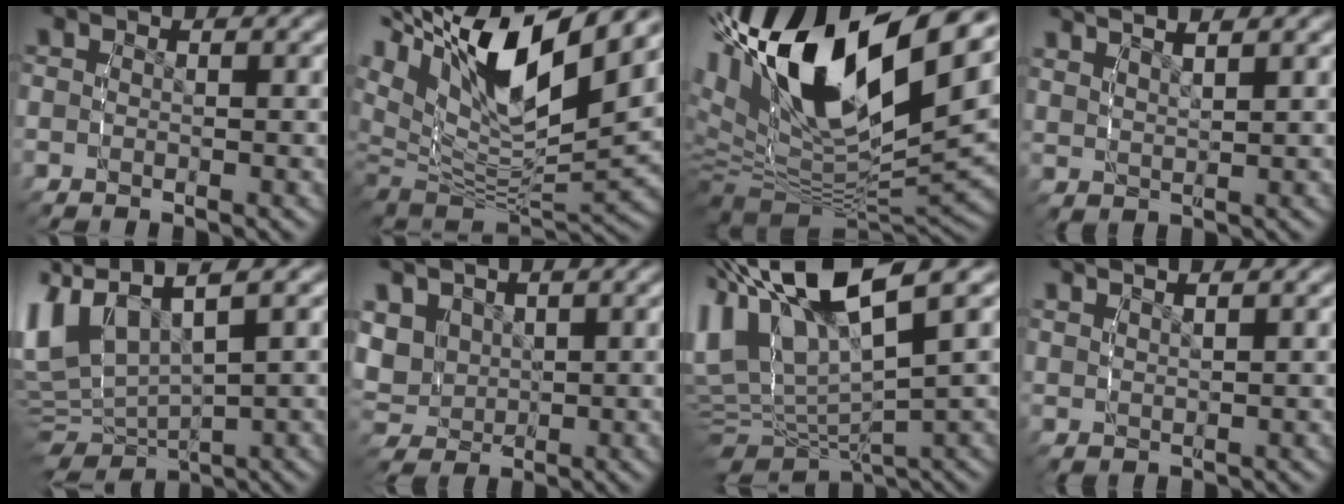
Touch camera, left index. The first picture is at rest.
{"total": 15.1, "force": [3.5, 9.6, 11.0], "torque": [-0.214, -0.021, 0.064]}
{"total": 20.5, "force": [4.2, 12.7, 15.5], "torque": [-0.303, -0.022, 0.077]}
{"total": 3.8, "force": [3.3, 0.7, 1.8], "torque": [-0.033, 0.001, 0.066]}
{"total": 10.1, "force": [1.5, 7.2, 6.9], "torque": [-0.157, -0.016, 0.032]}
{"total": 5.8, "force": [1.9, 4.8, 2.5], "torque": [-0.079, -0.021, 0.047]}
{"total": 11.7, "force": [2.9, 7.1, 8.8], "torque": [-0.186, -0.013, 0.055]}
{"total": 2.8, "force": [2.5, 0.2, 1.1], "torque": [-0.015, 0.003, 0.053]}